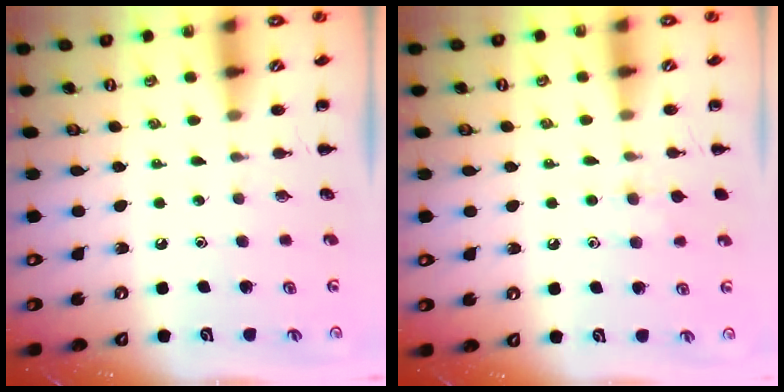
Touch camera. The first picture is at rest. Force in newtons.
{"total": 6.1, "press": 5.8, "slide": 1.9}